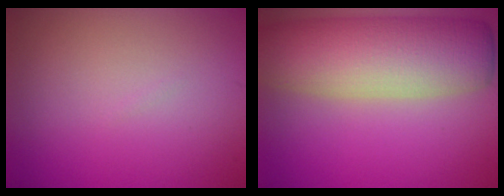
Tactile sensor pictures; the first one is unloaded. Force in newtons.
{"total": 10.6, "press": 10.5, "slide": 0.5}